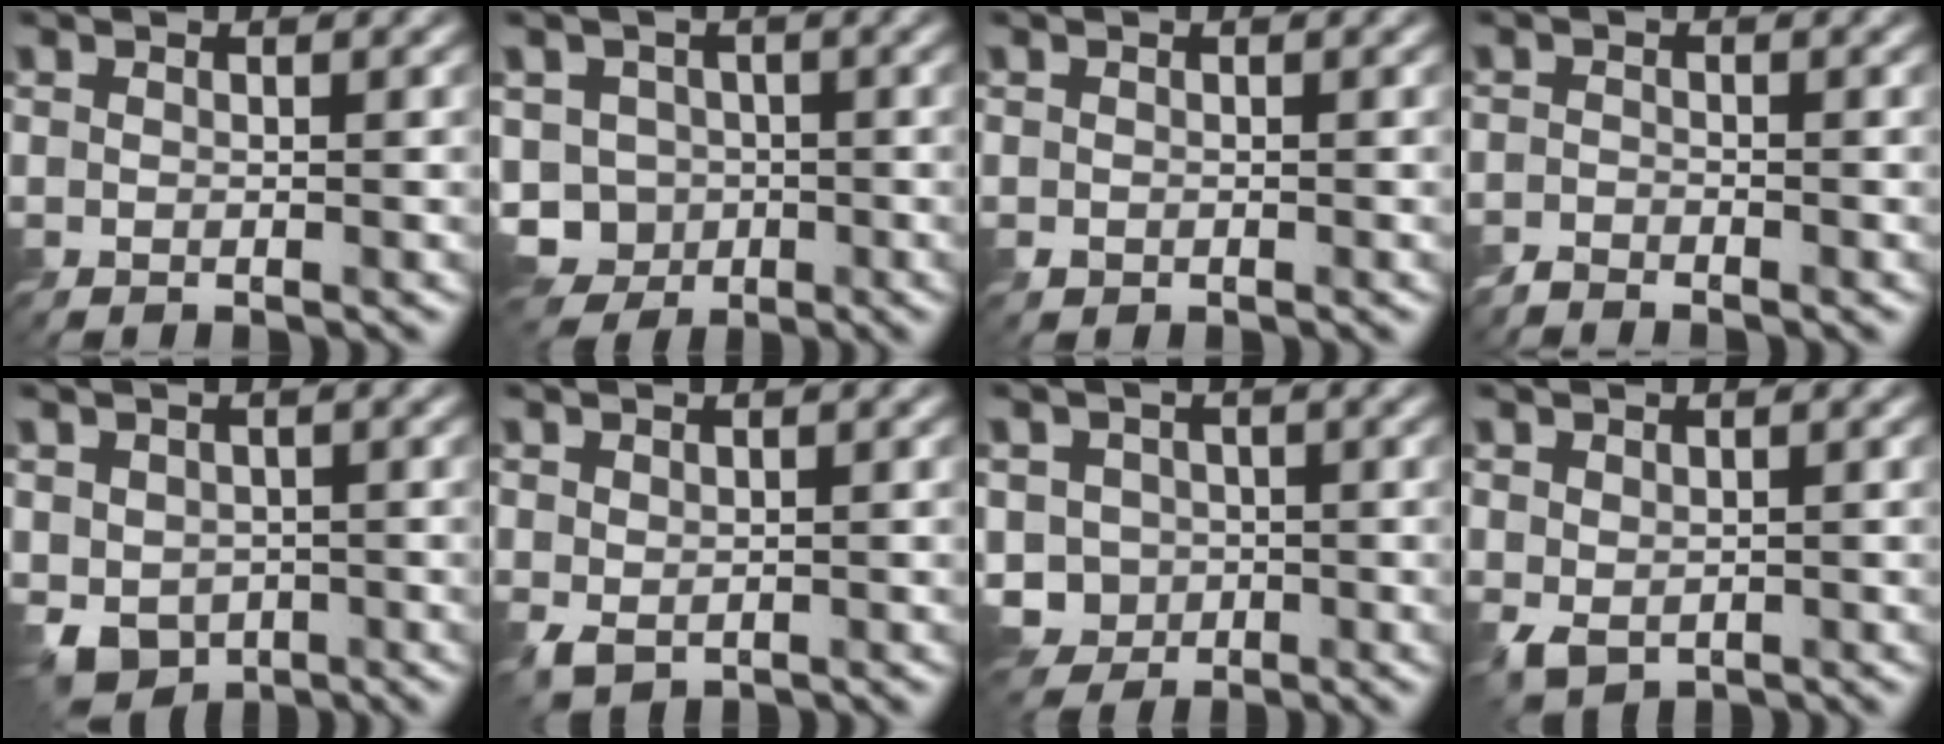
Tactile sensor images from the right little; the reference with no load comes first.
{"total": 6.7, "force": [-2.1, 5.8, 2.6], "torque": [-0.056, -0.006, -0.047]}
{"total": 0.6, "force": [0.0, 0.6, 0.1], "torque": [0.000, -0.001, 0.003]}
{"total": 1.3, "force": [-1.3, 0.3, 0.0], "torque": [0.004, 0.000, -0.031]}
{"total": 4.8, "force": [-1.4, 3.9, 2.5], "torque": [-0.056, -0.014, -0.024]}
{"total": 1.4, "force": [0.4, 1.1, 0.8], "torque": [-0.018, -0.003, 0.011]}
{"total": 3.8, "force": [-0.6, 3.6, 1.3], "torque": [-0.033, -0.003, -0.017]}
{"total": 1.7, "force": [0.4, 1.4, 1.0], "torque": [-0.024, -0.005, 0.010]}